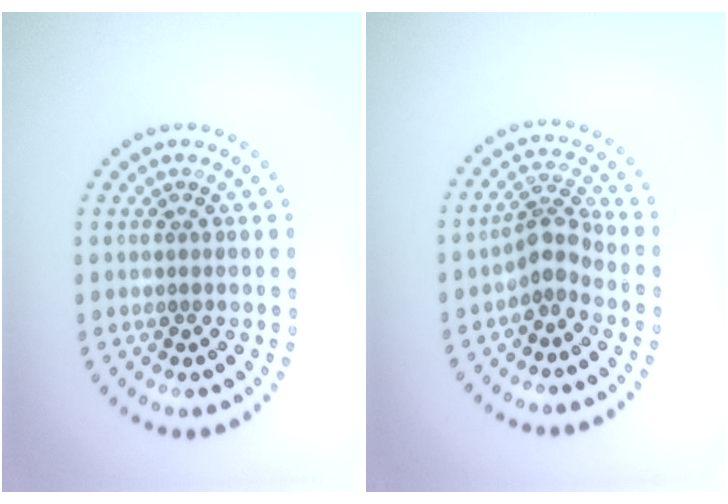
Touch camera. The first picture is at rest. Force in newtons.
{"total": 2.6, "press": 1.9, "slide": 1.7}